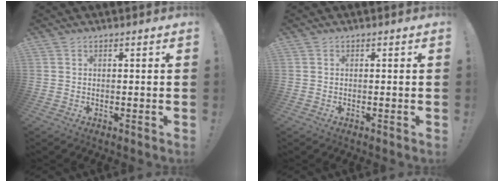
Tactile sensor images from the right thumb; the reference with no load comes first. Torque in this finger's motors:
{"motor_torque": [0.01, -0.21, -0.18, -0.12, -0.03]}